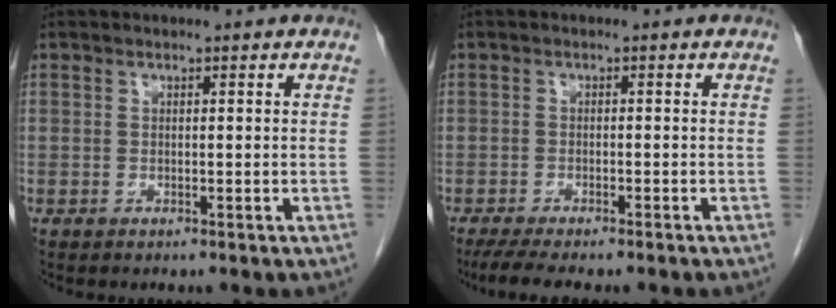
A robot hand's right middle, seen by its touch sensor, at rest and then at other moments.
{"total": 7.8, "force": [-6.4, 1.3, 4.3], "torque": [-0.061, -0.013, -0.094]}